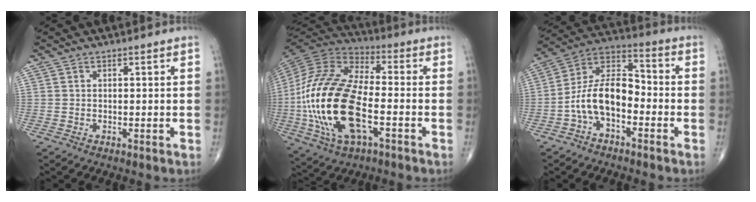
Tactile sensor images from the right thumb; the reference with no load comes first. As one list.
[{"total": 25.1, "force": [-5.3, 11.9, 21.5], "torque": [-0.462, 0.011, -0.094]}, {"total": 12.2, "force": [-3.6, 6.8, 9.5], "torque": [-0.162, 0.055, -0.078]}]